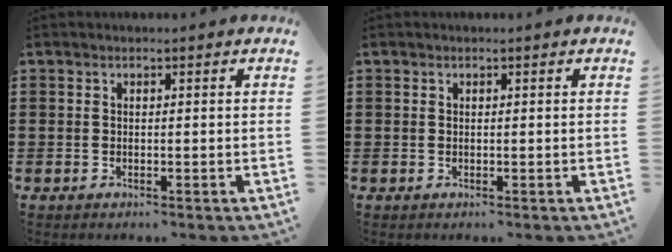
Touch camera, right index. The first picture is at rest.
{"total": 0.0}